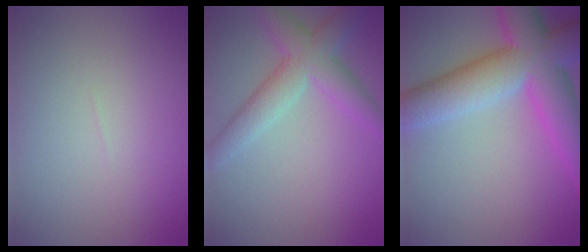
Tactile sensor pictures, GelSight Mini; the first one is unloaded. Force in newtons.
{"total": 4.5, "press": 4.5, "slide": 0.2}
{"total": 10.4, "press": 10.4, "slide": 0.4}